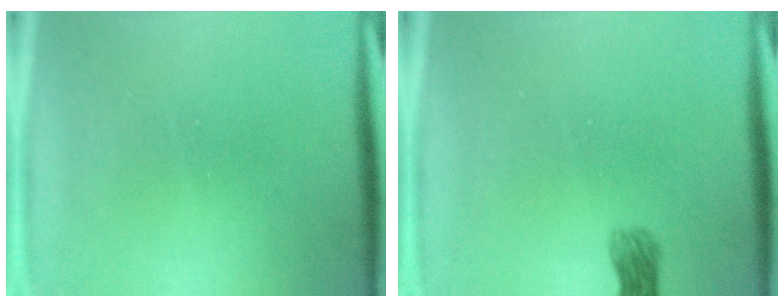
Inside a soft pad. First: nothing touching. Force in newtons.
{"total": 2.3}